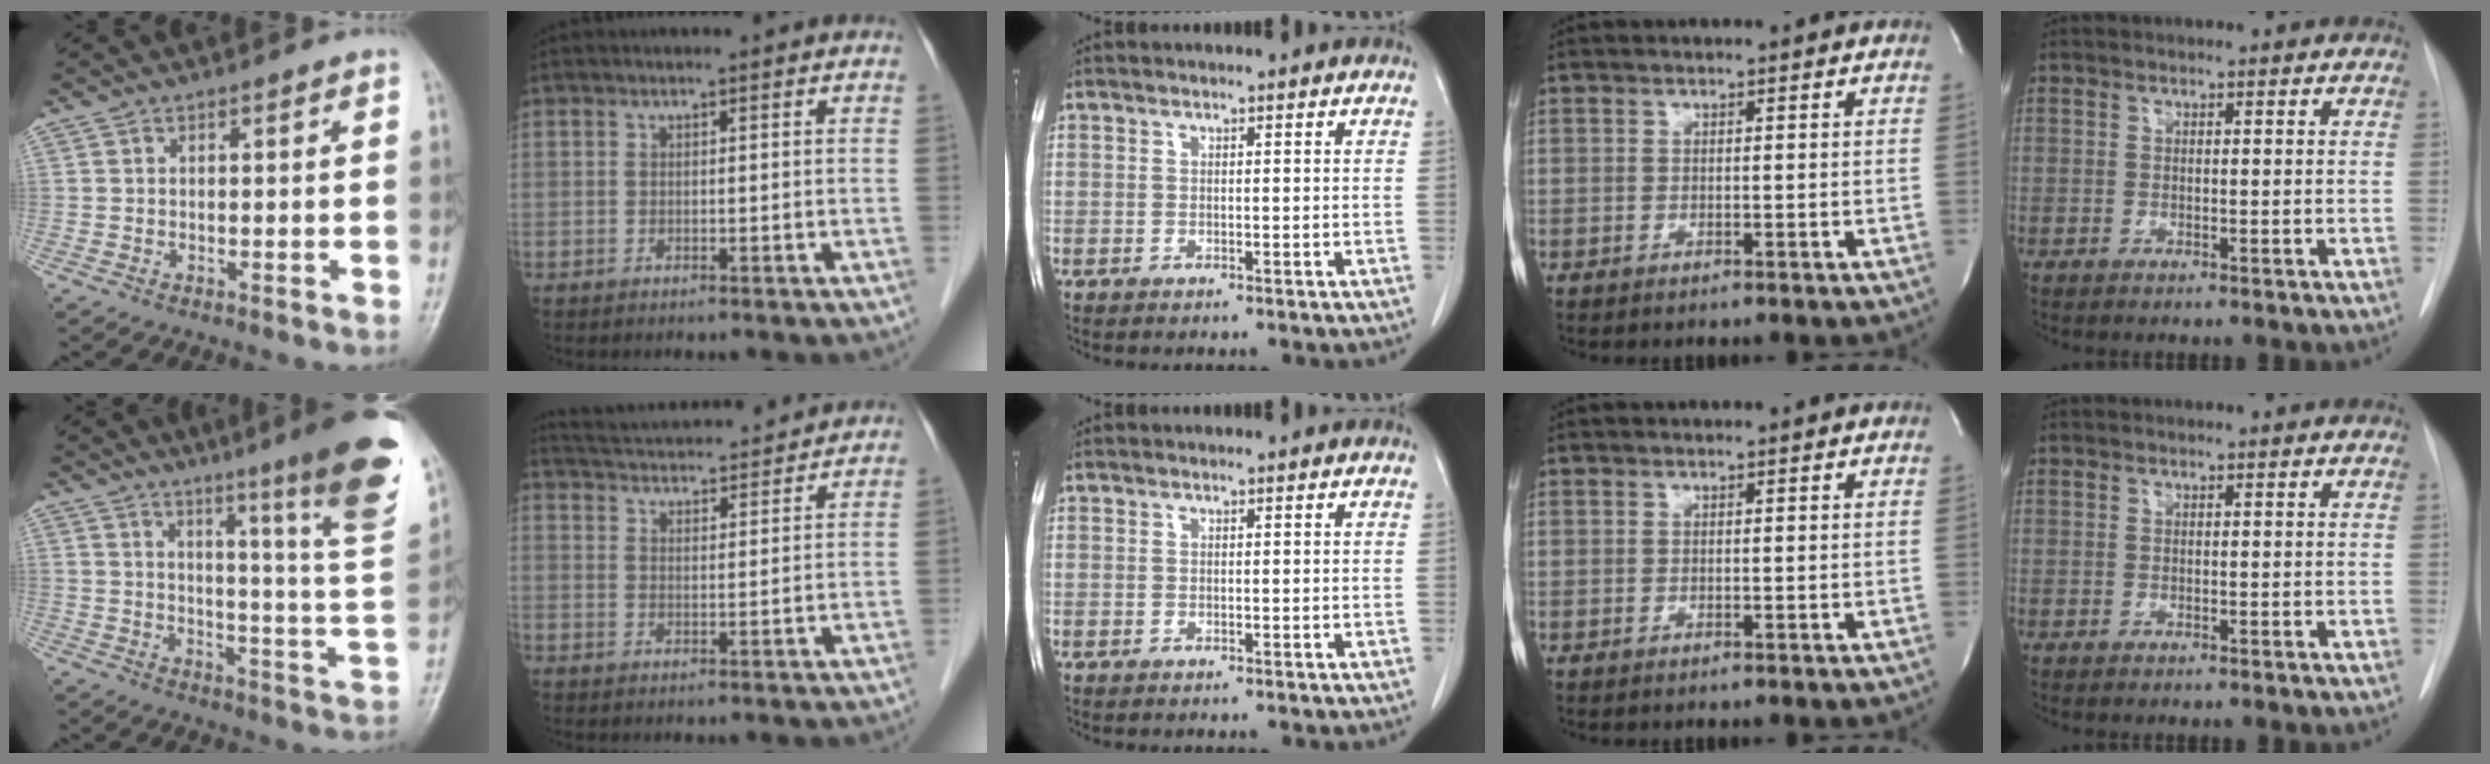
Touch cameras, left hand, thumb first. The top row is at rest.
{"thumb": {"total": 23.2, "force": [15.2, 1.4, 17.5], "torque": [-0.219, -0.092, 0.198]}, "index": {"total": 16.6, "force": [15.7, 1.7, 4.9], "torque": [-0.089, 0.033, 0.229]}}